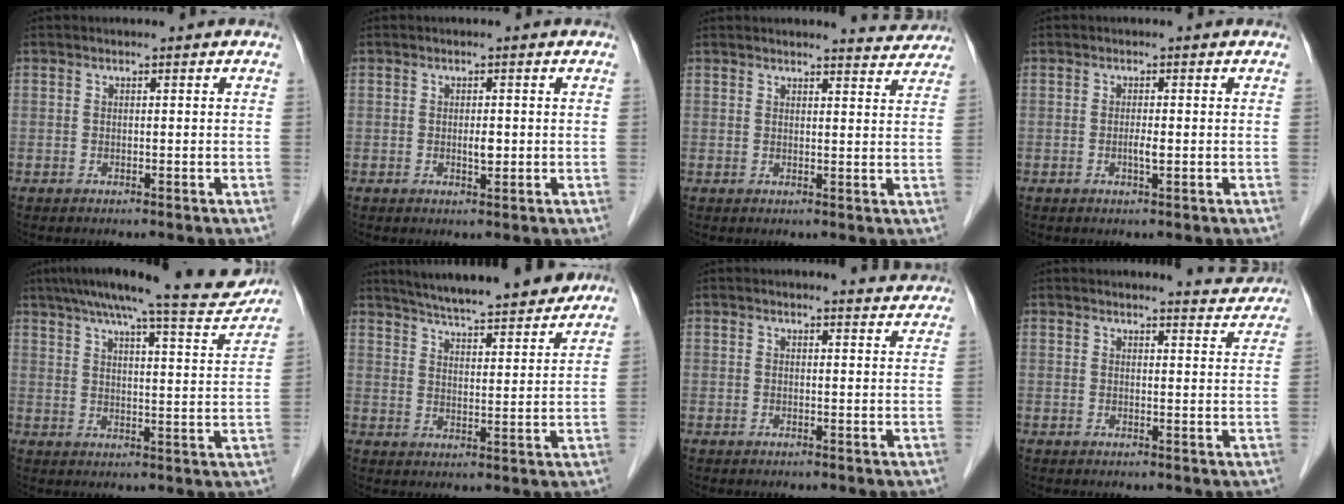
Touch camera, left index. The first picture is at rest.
{"total": 1.5, "force": [-0.2, 0.6, 1.3], "torque": [-0.024, -0.002, 0.000]}
{"total": 4.4, "force": [4.3, 0.3, 0.3], "torque": [-0.007, -0.013, 0.038]}
{"total": 1.3, "force": [-0.3, 0.1, 1.3], "torque": [-0.025, -0.002, -0.004]}
{"total": 14.5, "force": [12.8, 1.1, 6.6], "torque": [-0.099, -0.001, 0.171]}
{"total": 17.0, "force": [15.1, 1.7, 7.5], "torque": [-0.115, 0.010, 0.220]}
{"total": 2.9, "force": [2.9, 0.2, 0.2], "torque": [-0.007, -0.007, 0.024]}
{"total": 4.9, "force": [4.9, 0.3, 0.3], "torque": [-0.008, -0.013, 0.045]}